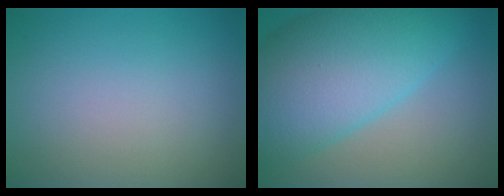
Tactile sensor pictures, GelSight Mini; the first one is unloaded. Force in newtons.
{"total": 11.5, "press": 11.5, "slide": 0.4}